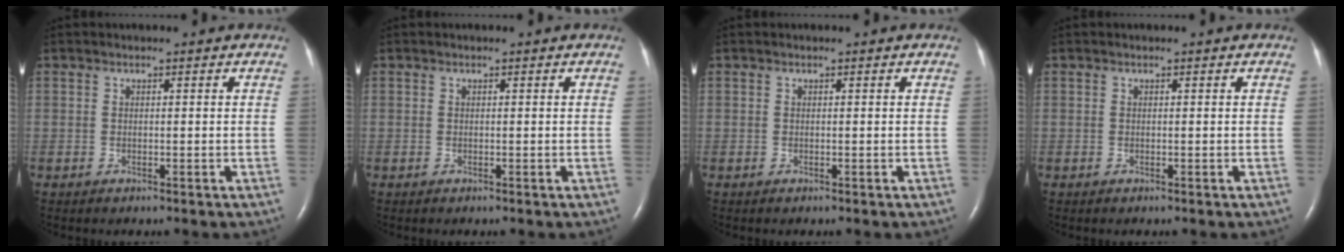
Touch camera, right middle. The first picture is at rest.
{"total": 0.0}
{"total": 0.0}
{"total": 0.0}